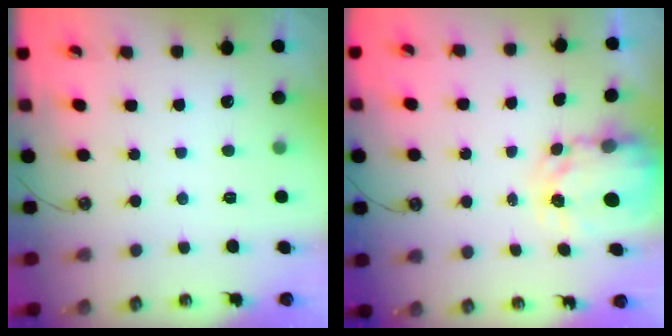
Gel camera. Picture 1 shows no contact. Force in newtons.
{"total": 3.9, "press": 3.9, "slide": 0.4}